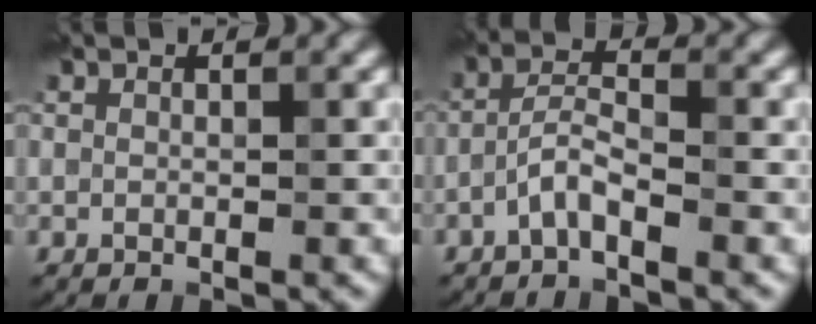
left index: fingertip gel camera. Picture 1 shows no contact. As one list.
[{"total": 2.5, "force": [-1.6, 0.6, 1.8], "torque": [-0.039, 0.009, -0.039]}]